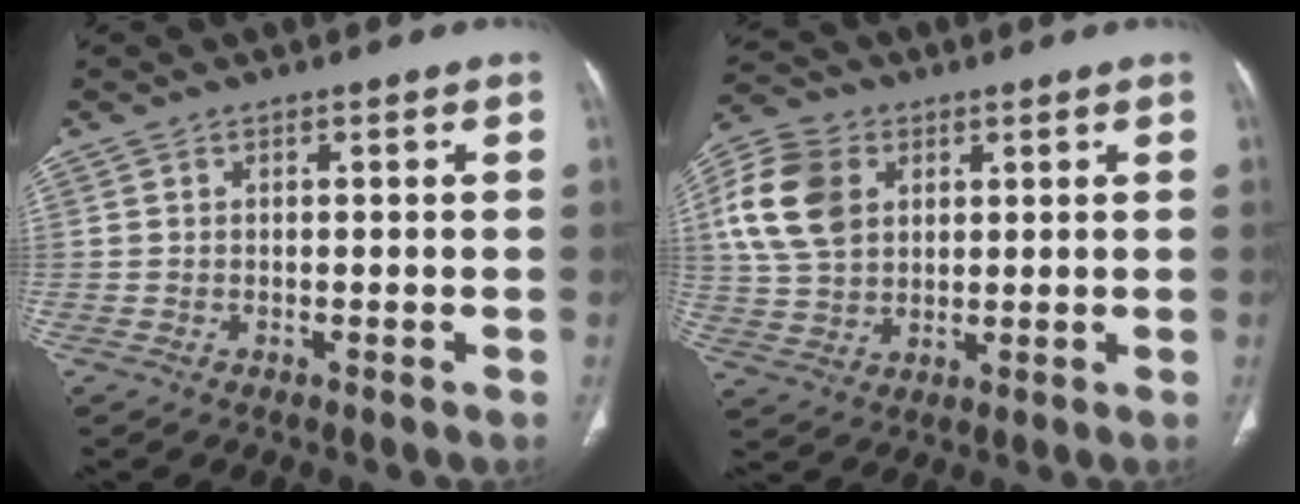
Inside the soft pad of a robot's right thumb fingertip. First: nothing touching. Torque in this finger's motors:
{"motor_torque": [-0.21, 0.71, 1.16, 0.20, 0.10]}